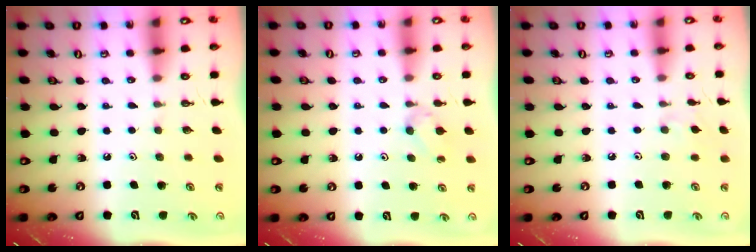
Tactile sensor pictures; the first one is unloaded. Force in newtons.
{"total": 4.5, "press": 4.4, "slide": 0.8}
{"total": 2.2, "press": 2.2, "slide": 0.5}